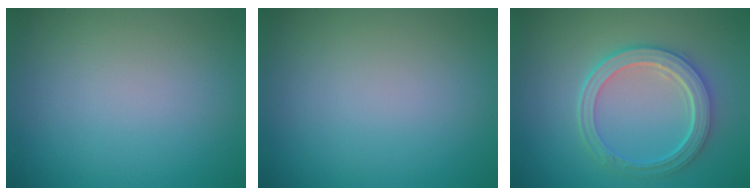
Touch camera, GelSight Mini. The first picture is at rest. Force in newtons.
{"total": 0.0}
{"total": 4.6, "press": 3.7, "slide": 2.7}